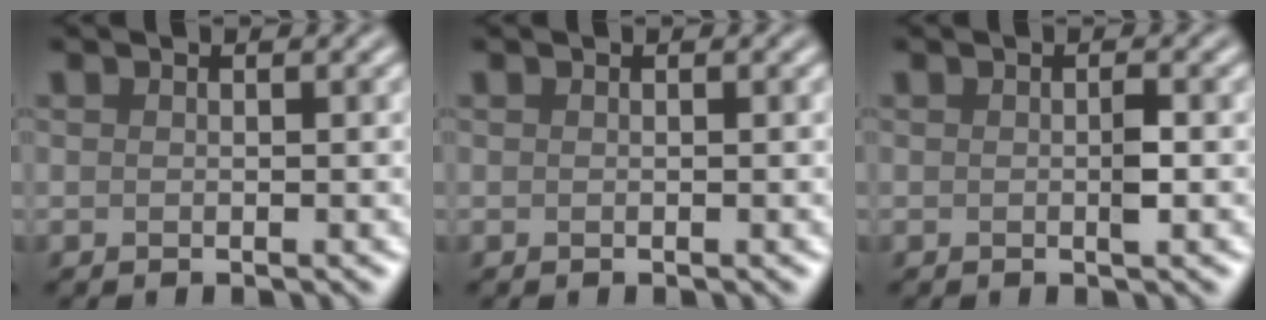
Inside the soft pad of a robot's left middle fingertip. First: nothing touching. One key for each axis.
{"total": 0.0}
{"total": 1.1, "fx": -0.1, "fy": 0.2, "fz": 1.1, "tx": -0.020, "ty": 0.000, "tz": -0.001}